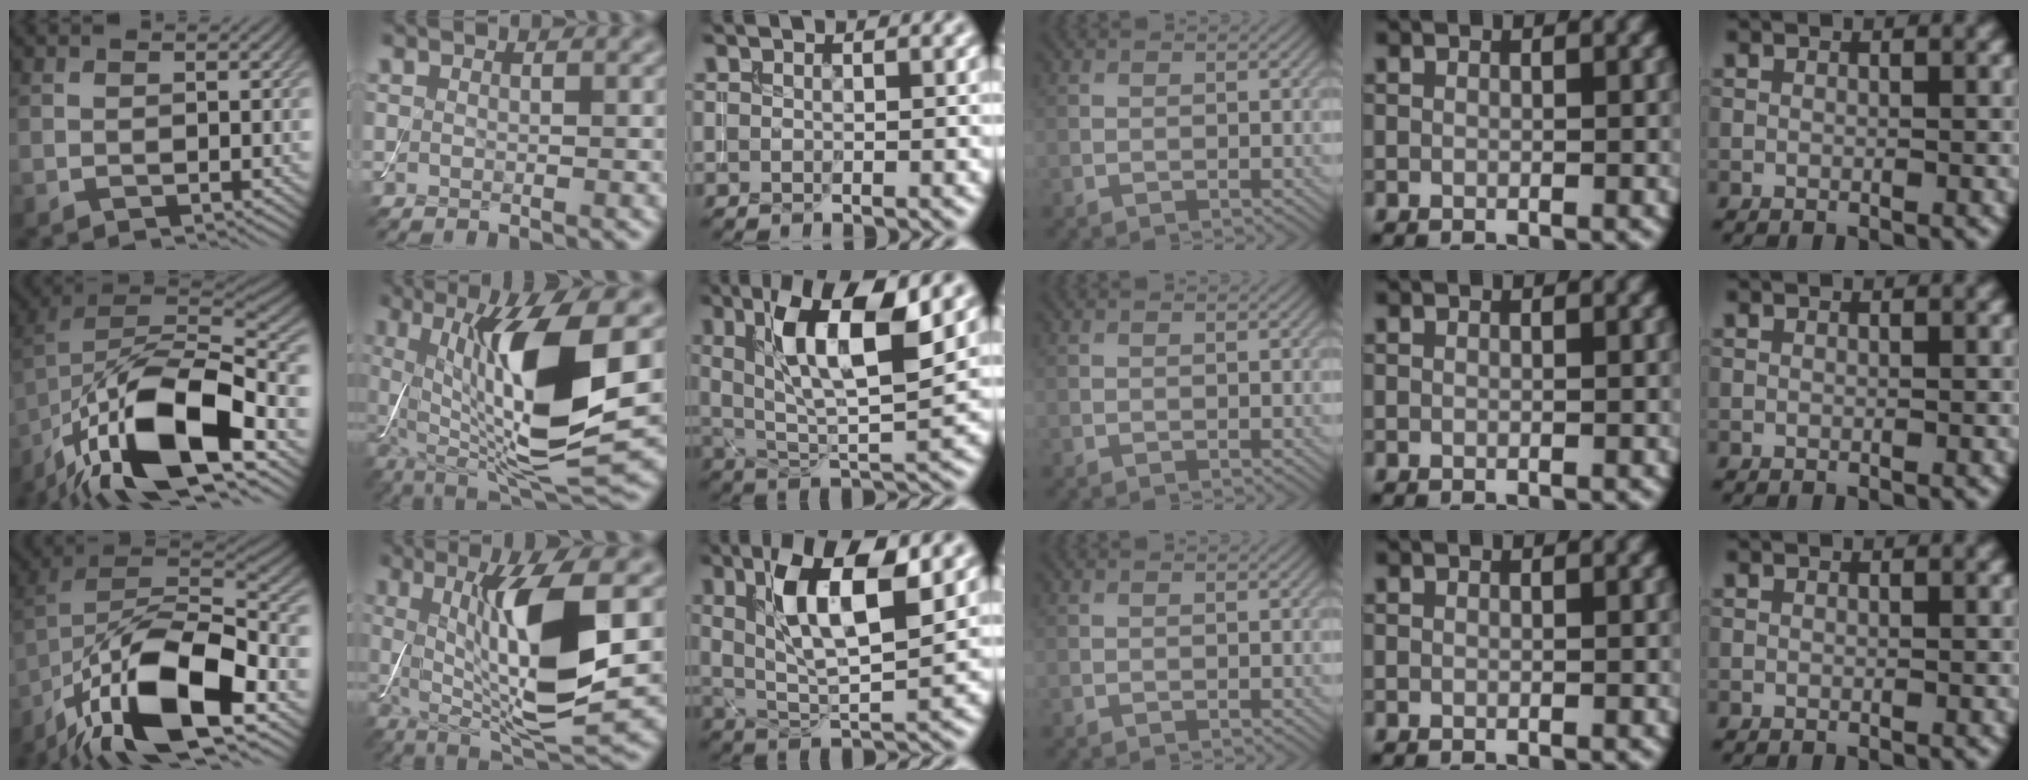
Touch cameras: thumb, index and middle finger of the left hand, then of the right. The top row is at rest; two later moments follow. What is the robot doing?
{"motion": "assemble", "object": "toy tower of hanoi"}